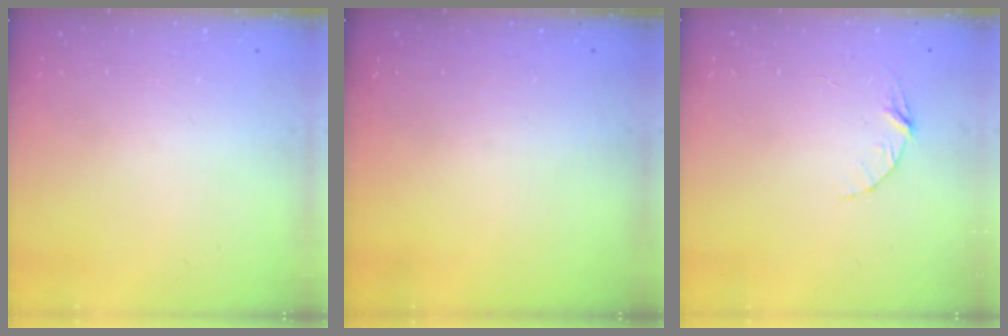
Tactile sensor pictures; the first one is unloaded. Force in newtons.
{"total": 0.0}
{"total": 3.7, "press": 3.7, "slide": 0.4}